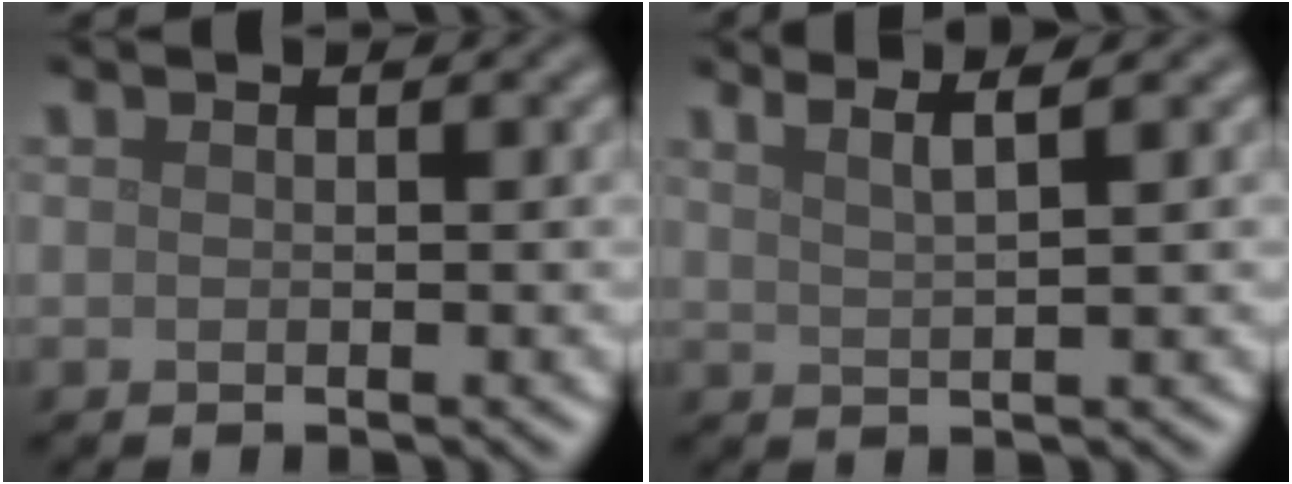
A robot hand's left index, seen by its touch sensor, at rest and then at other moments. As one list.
[{"total": 3.8, "force": [2.6, 1.2, 2.5], "torque": [-0.016, 0.020, 0.014]}]